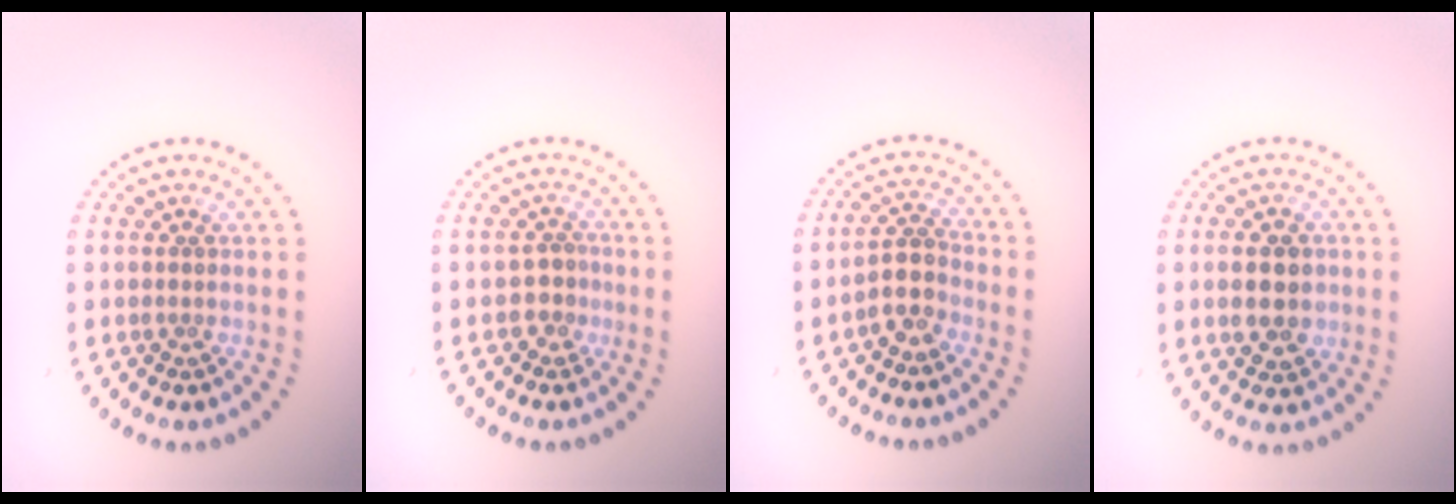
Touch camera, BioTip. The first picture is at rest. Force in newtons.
{"total": 1.8, "press": 1.6, "slide": 0.9}
{"total": 2.6, "press": 2.2, "slide": 1.4}
{"total": 4.6, "press": 4.6, "slide": 0.2}